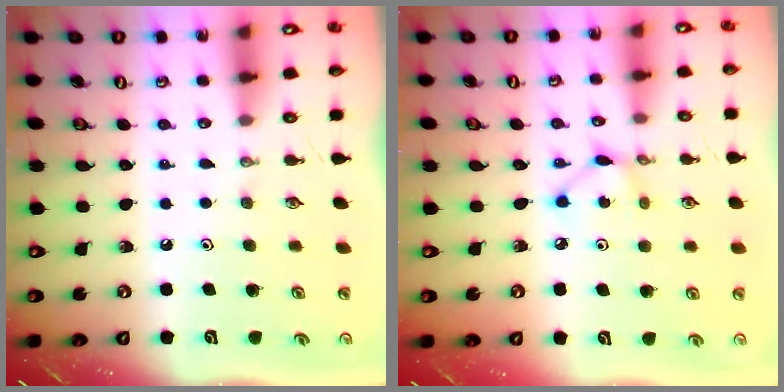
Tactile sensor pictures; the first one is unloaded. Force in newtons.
{"total": 3.4, "press": 3.4, "slide": 0.1}